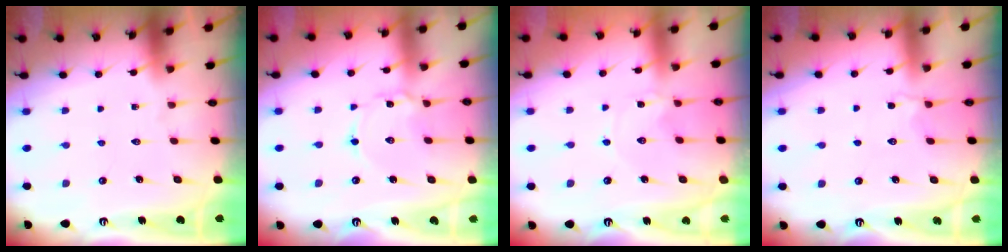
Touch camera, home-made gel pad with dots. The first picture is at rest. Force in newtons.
{"total": 2.4, "press": 2.4, "slide": 0.1}
{"total": 0.6, "press": 0.6, "slide": 0.1}
{"total": 2.3, "press": 2.0, "slide": 1.2}